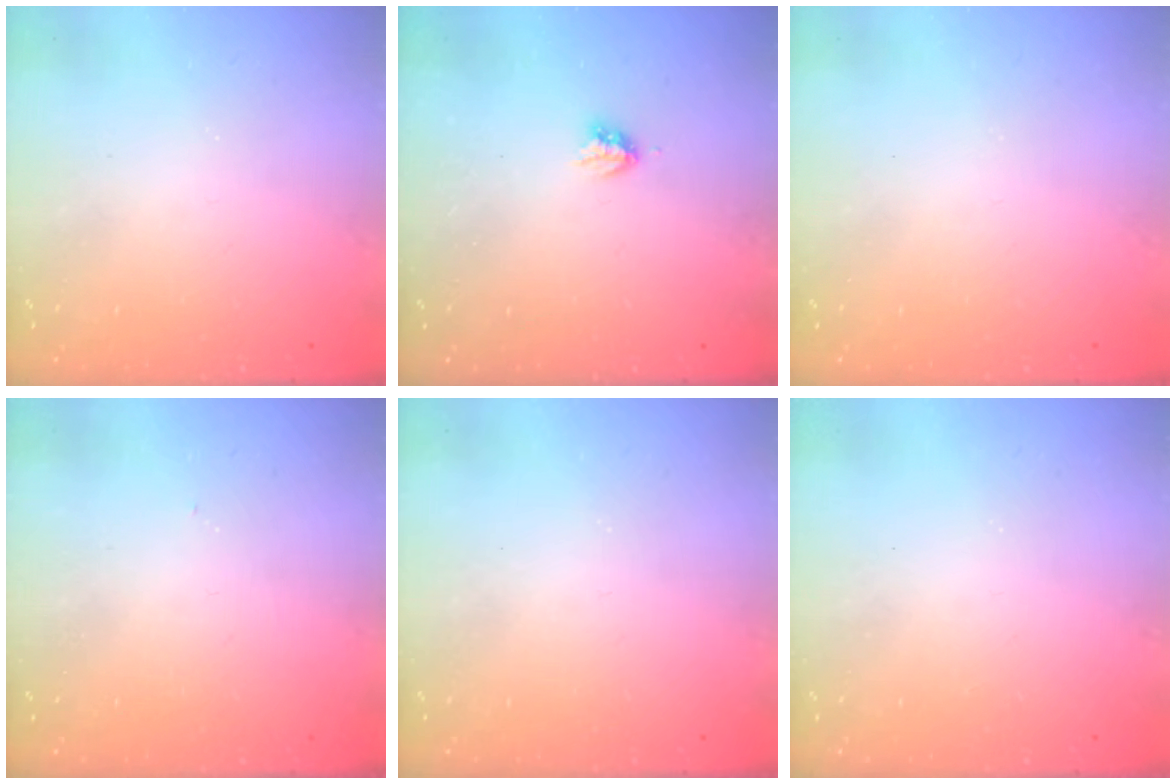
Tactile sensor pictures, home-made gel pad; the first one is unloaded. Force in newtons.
{"total": 2.9, "press": 2.9, "slide": 0.5}
{"total": 0.0}
{"total": 3.3, "press": 3.3, "slide": 0.4}
{"total": 0.0}
{"total": 0.0}